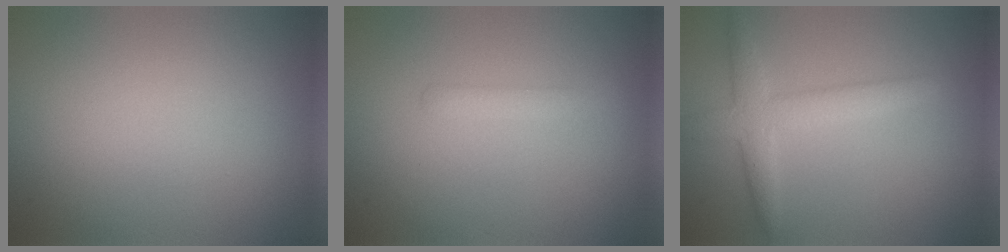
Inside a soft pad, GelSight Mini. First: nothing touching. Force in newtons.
{"total": 1.4, "press": 1.4, "slide": 0.0}
{"total": 2.8, "press": 2.8, "slide": 0.2}